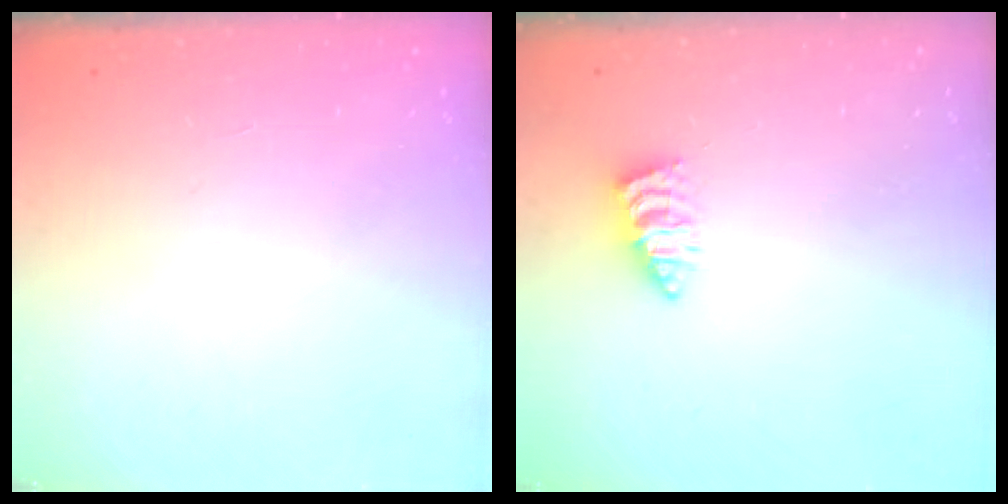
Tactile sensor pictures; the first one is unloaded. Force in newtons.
{"total": 2.5, "press": 2.5, "slide": 0.1}